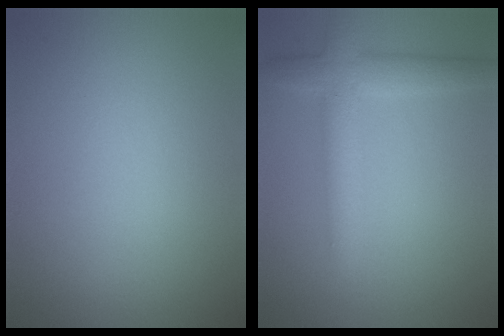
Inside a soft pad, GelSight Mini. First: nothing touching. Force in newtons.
{"total": 2.9, "press": 2.9, "slide": 0.1}